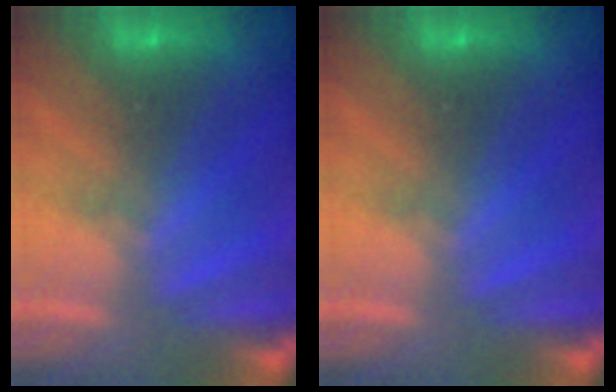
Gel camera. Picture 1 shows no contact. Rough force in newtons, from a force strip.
{"total": 0.0}